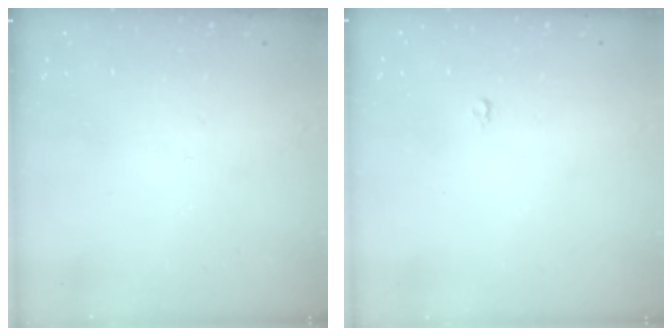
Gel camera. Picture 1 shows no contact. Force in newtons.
{"total": 2.2, "press": 2.2, "slide": 0.2}